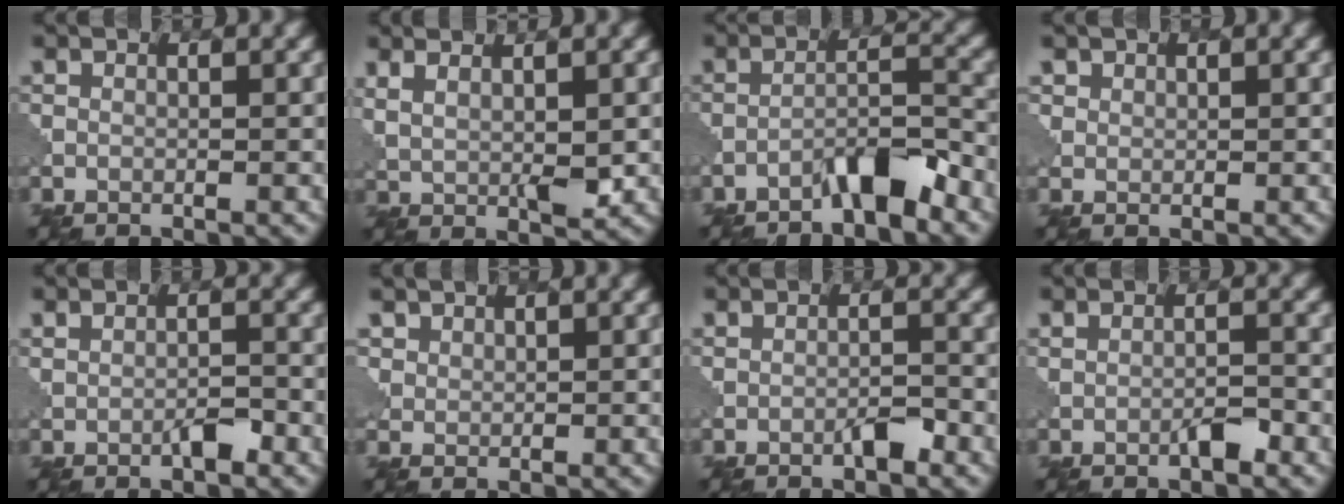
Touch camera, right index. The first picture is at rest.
{"total": 3.9, "force": [1.2, 1.2, 3.6], "torque": [-0.071, -0.006, 0.030]}
{"total": 4.0, "force": [-3.1, 0.5, 2.5], "torque": [-0.043, 0.016, -0.060]}
{"total": 1.2, "force": [0.7, 1.0, 0.2], "torque": [0.000, -0.002, 0.011]}
{"total": 1.9, "force": [-0.5, 0.8, 1.6], "torque": [-0.032, -0.002, -0.009]}
{"total": 1.9, "force": [1.3, 1.4, 0.3], "torque": [-0.013, -0.009, 0.035]}
{"total": 1.7, "force": [-0.9, 0.4, 1.4], "torque": [-0.025, 0.001, -0.017]}
{"total": 1.7, "force": [-0.6, 0.5, 1.5], "torque": [-0.029, -0.003, -0.013]}